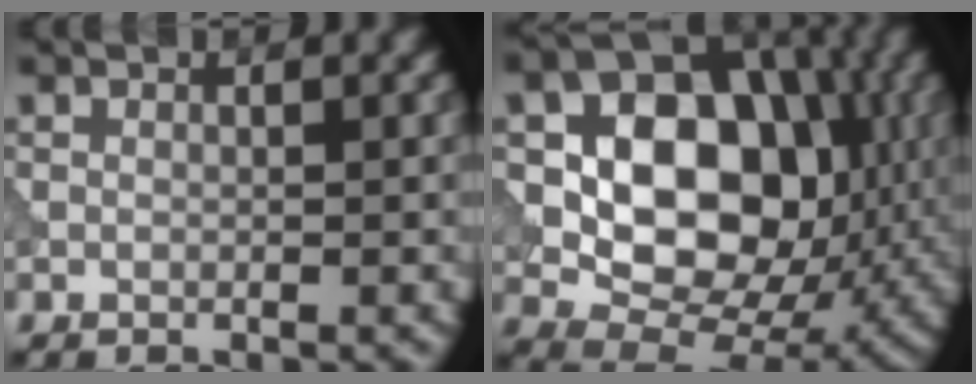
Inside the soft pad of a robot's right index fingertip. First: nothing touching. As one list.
[{"total": 13.7, "force": [1.4, 9.7, 9.5], "torque": [-0.143, 0.003, 0.021]}]